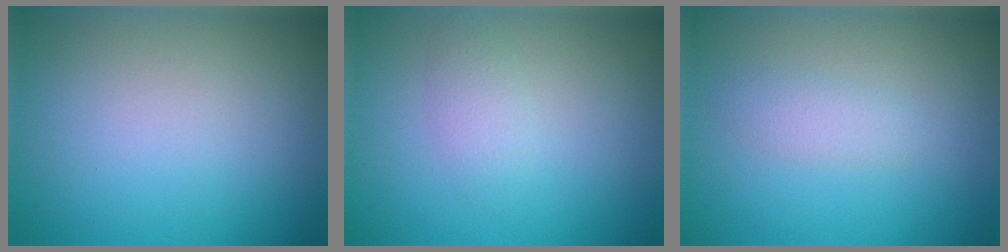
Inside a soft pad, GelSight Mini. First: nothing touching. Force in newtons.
{"total": 1.6, "press": 1.6, "slide": 0.1}
{"total": 1.5, "press": 1.5, "slide": 0.0}